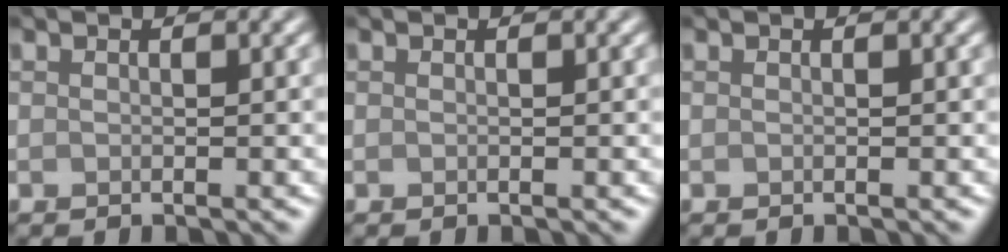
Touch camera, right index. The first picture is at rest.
{"total": 0.0}
{"total": 0.0}